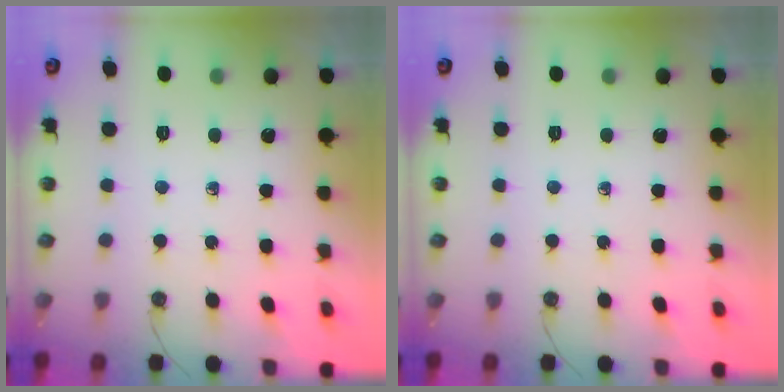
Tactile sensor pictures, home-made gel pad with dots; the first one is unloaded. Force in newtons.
{"total": 0.0}